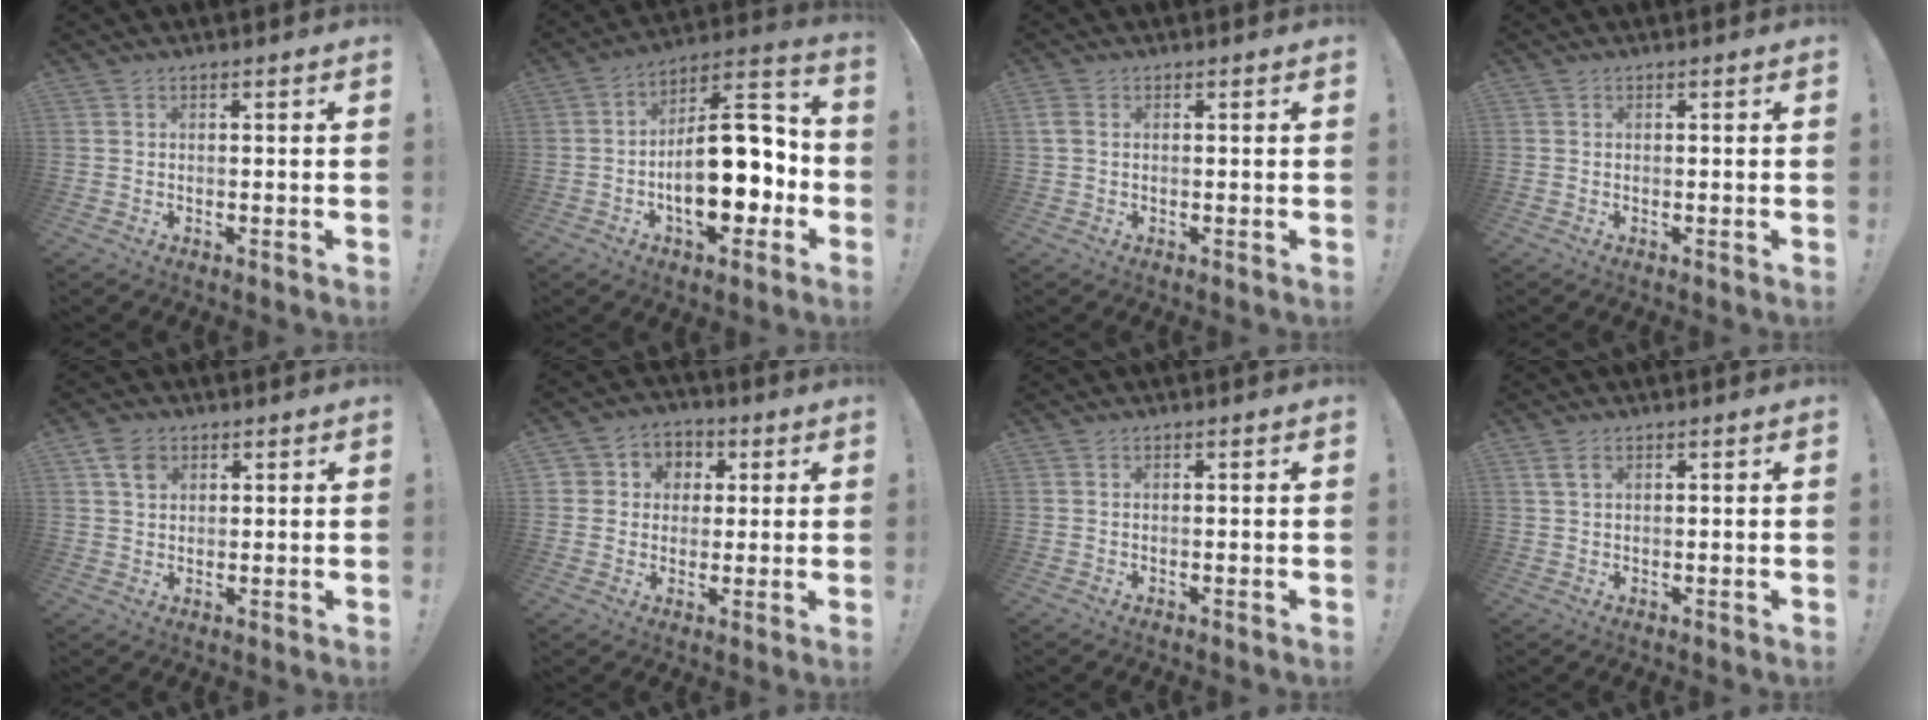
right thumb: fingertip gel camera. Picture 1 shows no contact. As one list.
[{"total": 20.8, "force": [-3.9, 10.5, 17.5], "torque": [-0.263, 0.018, -0.057]}, {"total": 1.9, "force": [0.4, 1.3, 1.3], "torque": [-0.029, 0.005, 0.010]}, {"total": 0.0}, {"total": 5.0, "force": [2.5, 3.7, 2.3], "torque": [-0.035, -0.002, 0.047]}, {"total": 6.7, "force": [0.1, 6.5, 1.5], "torque": [-0.020, 0.006, 0.006]}, {"total": 0.0}, {"total": 3.0, "force": [1.4, 1.4, 2.2], "torque": [-0.038, 0.001, 0.025]}]